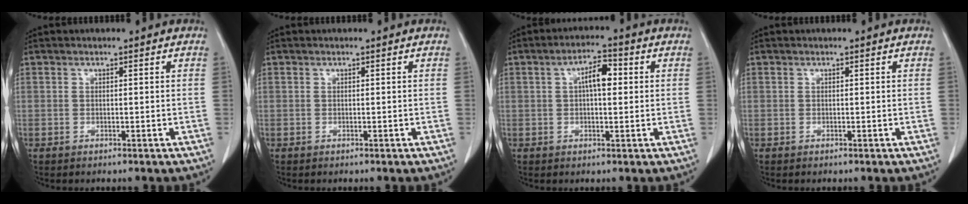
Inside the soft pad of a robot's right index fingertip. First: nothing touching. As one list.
[{"total": 0.0}, {"total": 4.7, "force": [0.8, 1.6, 4.3], "torque": [-0.074, 0.014, 0.012]}, {"total": 0.0}]